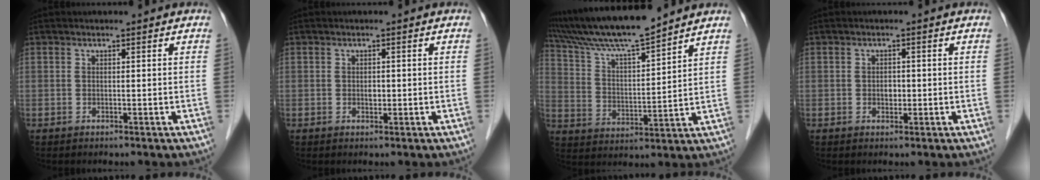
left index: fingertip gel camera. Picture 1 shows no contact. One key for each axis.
{"total": 0.9, "fx": -0.1, "fy": 0.6, "fz": 0.7, "tx": -0.013, "ty": 0.000, "tz": -0.001}
{"total": 13.3, "fx": 11.9, "fy": -0.6, "fz": 5.8, "tx": -0.116, "ty": 0.012, "tz": 0.218}
{"total": 1.4, "fx": -0.2, "fy": 1.0, "fz": 1.0, "tx": -0.017, "ty": 0.002, "tz": -0.002}